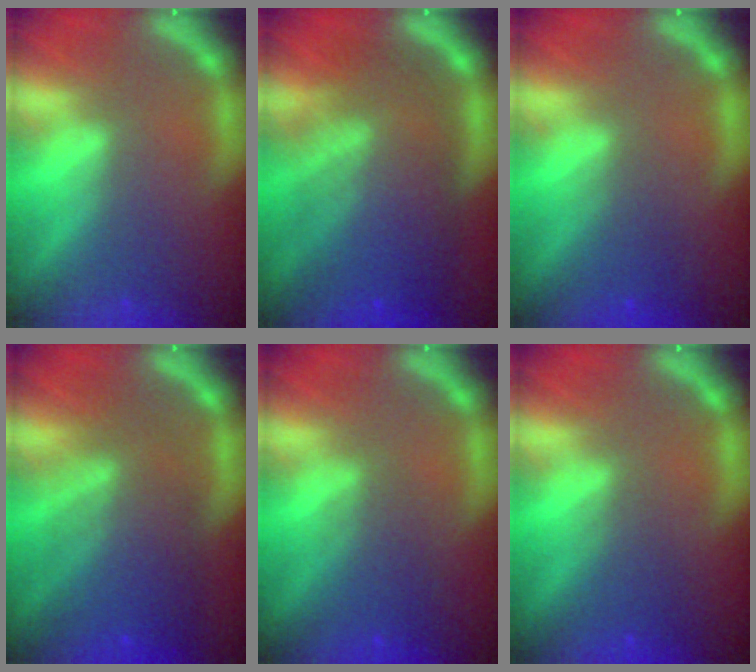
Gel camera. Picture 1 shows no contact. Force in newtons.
{"total": 10.0}
{"total": 2.0}
{"total": 7.5}
{"total": 3.0}
{"total": 2.0}